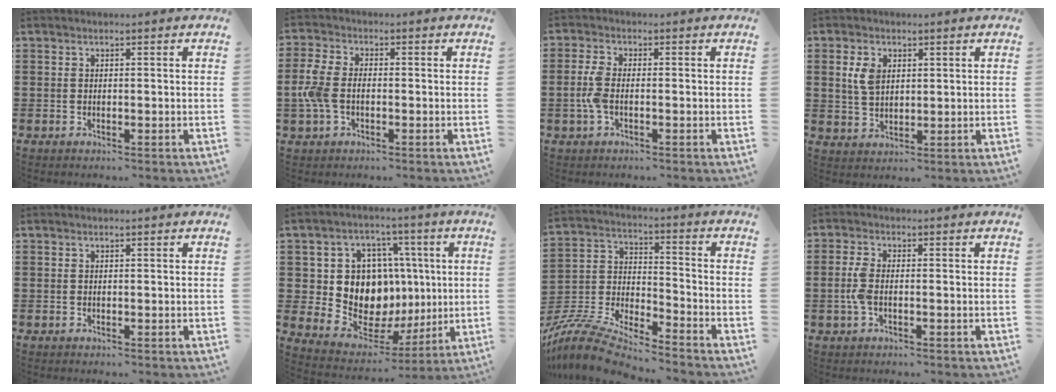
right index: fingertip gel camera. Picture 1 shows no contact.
{"total": 4.9, "force": [-0.9, 3.1, 3.7], "torque": [-0.105, -0.005, -0.027]}
{"total": 3.8, "force": [-0.9, 1.6, 3.3], "torque": [-0.088, -0.005, -0.023]}
{"total": 4.2, "force": [1.3, 2.7, 2.9], "torque": [-0.065, 0.009, 0.023]}
{"total": 0.0}
{"total": 11.9, "force": [1.8, 10.3, 5.6], "torque": [-0.128, -0.017, 0.042]}
{"total": 9.2, "force": [-8.6, 1.2, 3.1], "torque": [-0.082, 0.000, -0.176]}
{"total": 3.5, "force": [-0.7, 1.5, 3.0], "torque": [-0.085, -0.007, -0.021]}